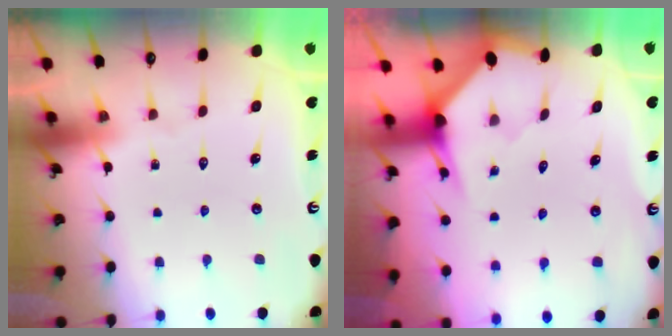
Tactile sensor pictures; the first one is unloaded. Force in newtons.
{"total": 2.9, "press": 2.9, "slide": 0.2}